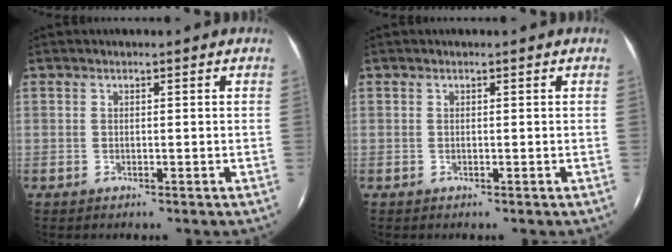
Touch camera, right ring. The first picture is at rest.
{"total": 0.0}